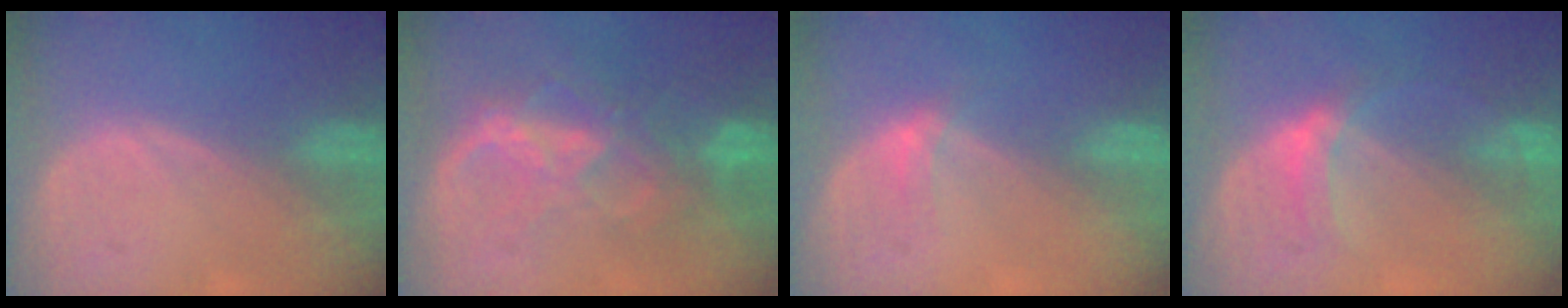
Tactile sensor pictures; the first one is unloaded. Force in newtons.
{"total": 8.7, "press": 7.5, "slide": 4.3}
{"total": 1.9, "press": 1.5, "slide": 1.1}
{"total": 4.0, "press": 3.7, "slide": 1.6}